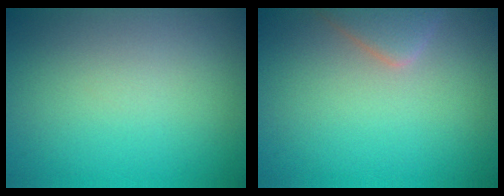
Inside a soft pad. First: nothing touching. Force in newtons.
{"total": 2.8, "press": 2.7, "slide": 0.1}